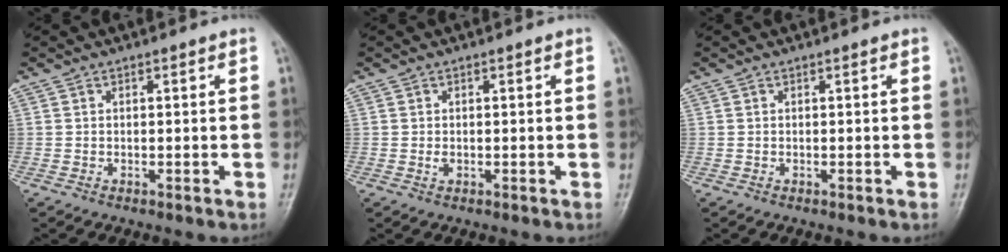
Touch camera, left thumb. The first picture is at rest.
{"total": 1.0, "force": [0.0, 0.7, 0.8], "torque": [-0.012, -0.001, -0.001]}
{"total": 0.0}